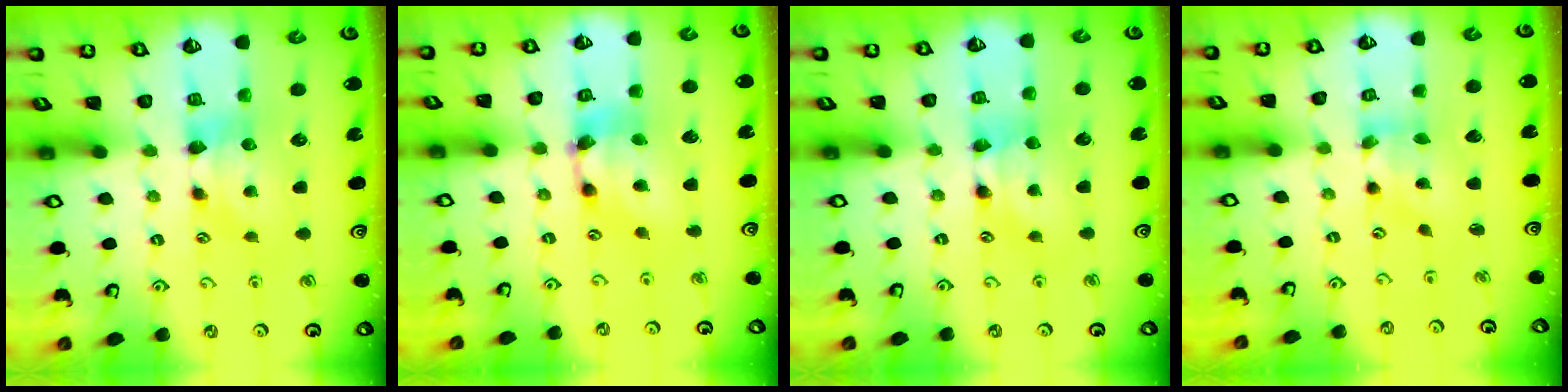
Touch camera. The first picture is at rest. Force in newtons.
{"total": 5.5, "press": 5.0, "slide": 2.3}
{"total": 1.8, "press": 1.8, "slide": 0.1}
{"total": 2.9, "press": 2.4, "slide": 1.6}